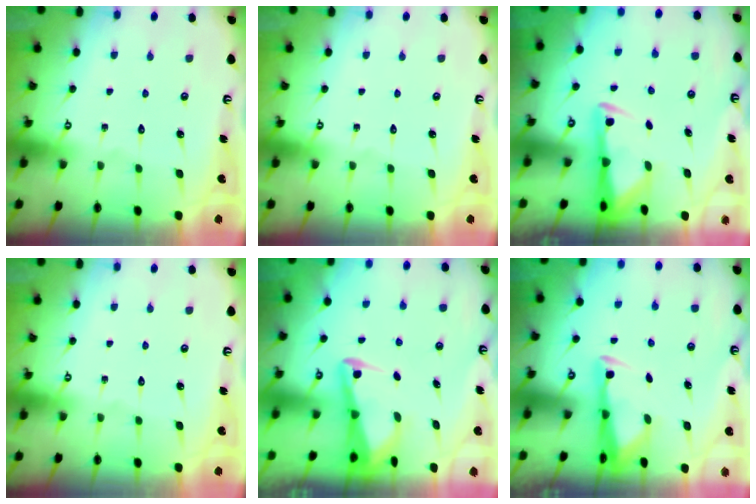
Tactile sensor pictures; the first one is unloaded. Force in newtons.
{"total": 0.0}
{"total": 2.9, "press": 2.9, "slide": 0.5}
{"total": 0.0}
{"total": 3.3, "press": 3.3, "slide": 0.3}
{"total": 3.3, "press": 3.2, "slide": 0.9}